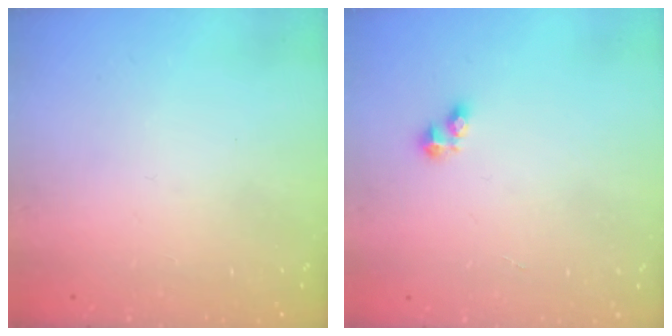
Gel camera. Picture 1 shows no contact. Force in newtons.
{"total": 2.4, "press": 2.4, "slide": 0.3}